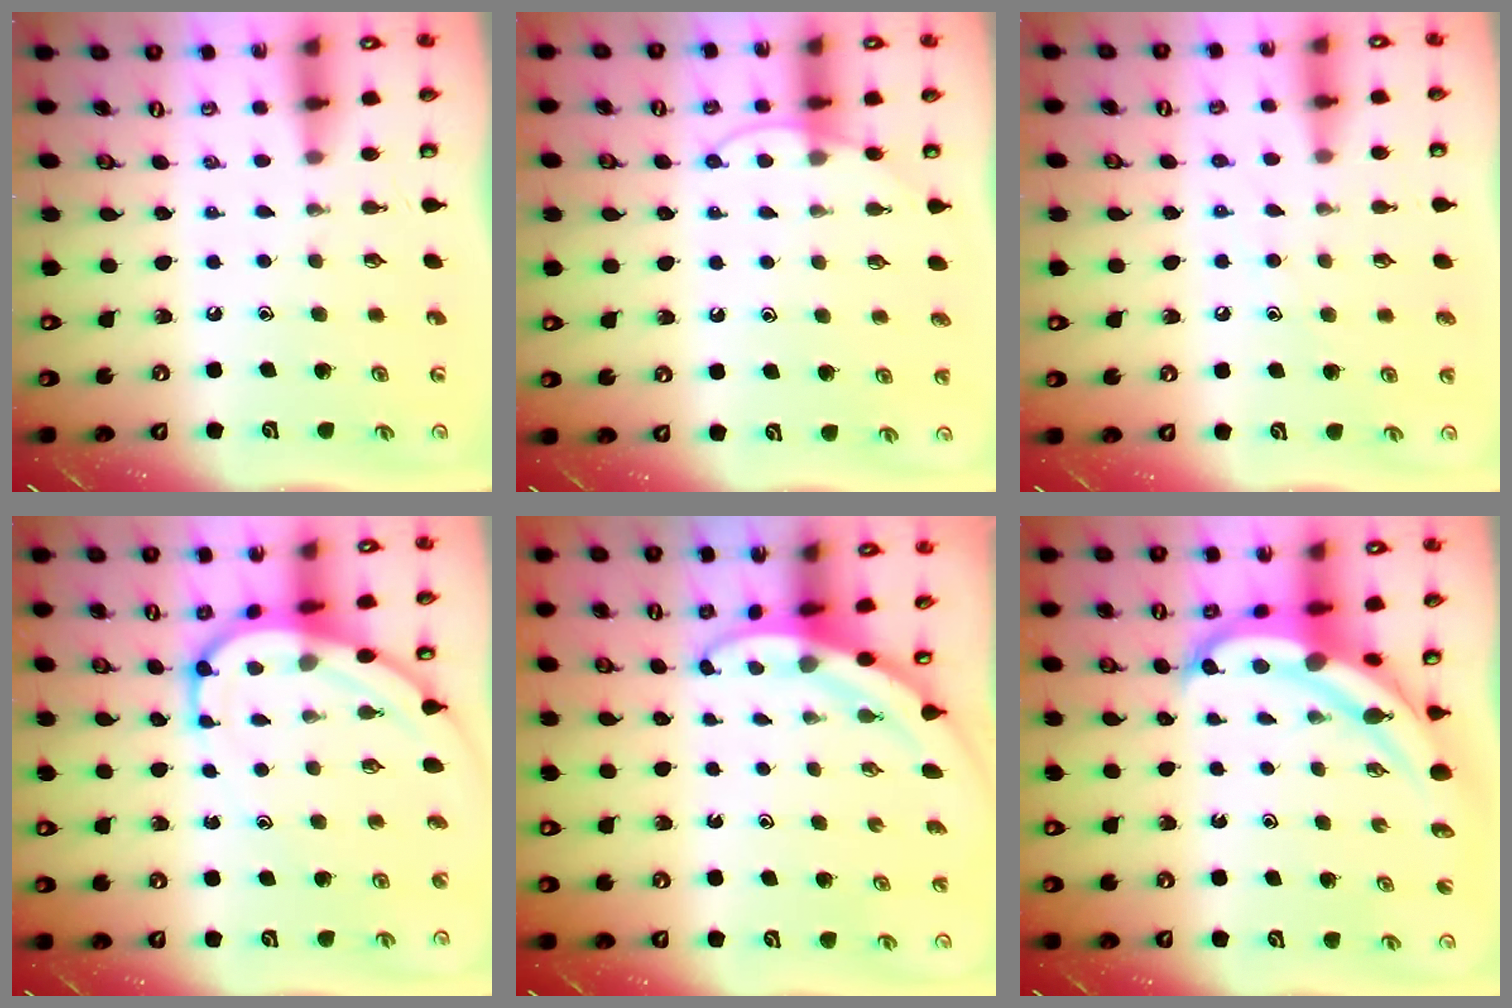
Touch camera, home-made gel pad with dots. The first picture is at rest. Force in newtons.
{"total": 6.6, "press": 6.5, "slide": 0.6}
{"total": 6.1, "press": 6.1, "slide": 0.6}
{"total": 8.9, "press": 8.9, "slide": 0.3}
{"total": 3.4, "press": 3.4, "slide": 0.1}
{"total": 7.3, "press": 7.3, "slide": 0.9}